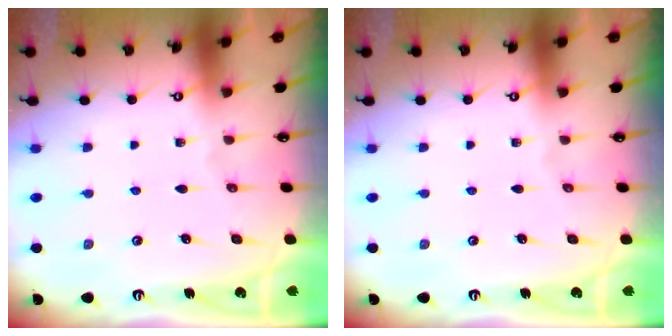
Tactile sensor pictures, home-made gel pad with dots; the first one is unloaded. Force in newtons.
{"total": 0.0}